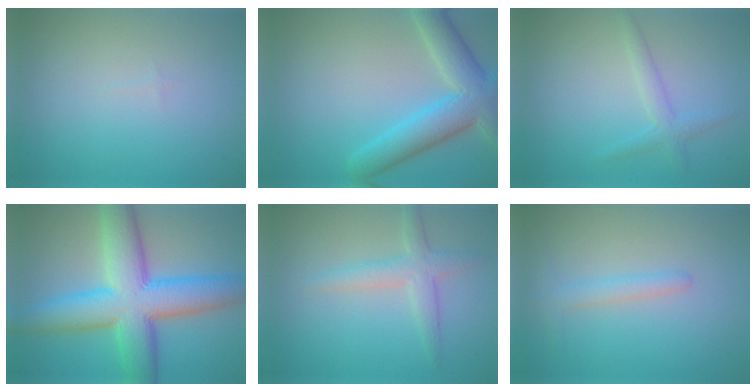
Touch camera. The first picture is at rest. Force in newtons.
{"total": 6.8, "press": 6.8, "slide": 0.3}
{"total": 1.8, "press": 1.8, "slide": 0.0}
{"total": 11.3, "press": 11.3, "slide": 0.1}
{"total": 2.9, "press": 2.9, "slide": 0.1}
{"total": 1.7, "press": 1.7, "slide": 0.1}